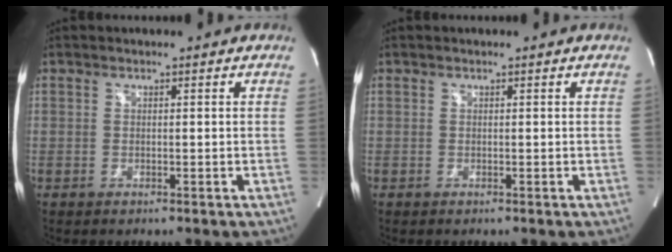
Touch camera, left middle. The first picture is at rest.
{"total": 0.0}